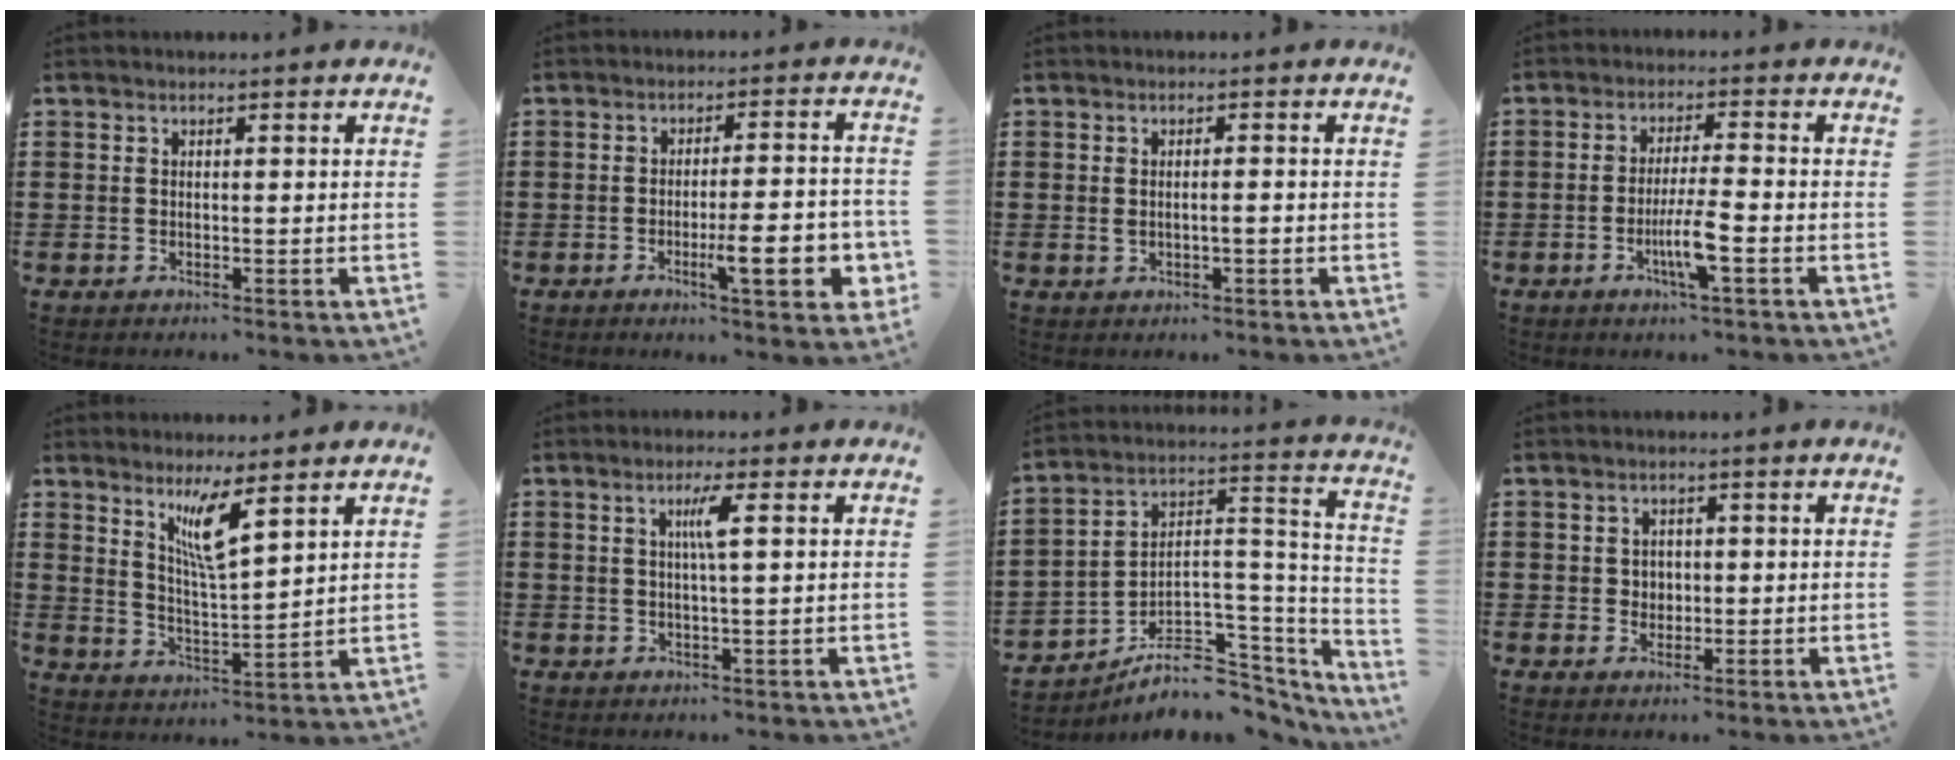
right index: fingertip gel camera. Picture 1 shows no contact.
{"total": 9.8, "force": [-3.0, 2.2, 9.1], "torque": [-0.126, -0.007, -0.045]}
{"total": 2.0, "force": [-0.2, 0.5, 2.0], "torque": [-0.037, -0.002, -0.005]}
{"total": 5.9, "force": [-2.3, 0.4, 5.4], "torque": [-0.110, -0.016, -0.044]}
{"total": 6.5, "force": [4.1, 0.7, 5.0], "torque": [-0.103, -0.008, 0.068]}
{"total": 3.5, "force": [0.9, -0.1, 3.4], "torque": [-0.069, 0.000, 0.011]}
{"total": 6.9, "force": [-4.9, 4.2, 2.6], "torque": [-0.045, 0.006, -0.084]}
{"total": 1.8, "force": [0.3, 1.8, 0.4], "torque": [-0.016, 0.009, 0.003]}